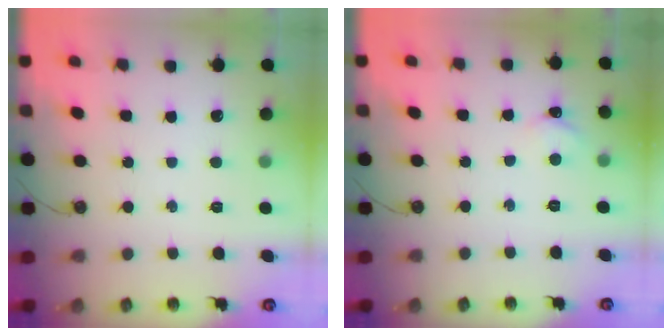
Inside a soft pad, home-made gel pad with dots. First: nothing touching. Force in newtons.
{"total": 1.7, "press": 1.7, "slide": 0.2}